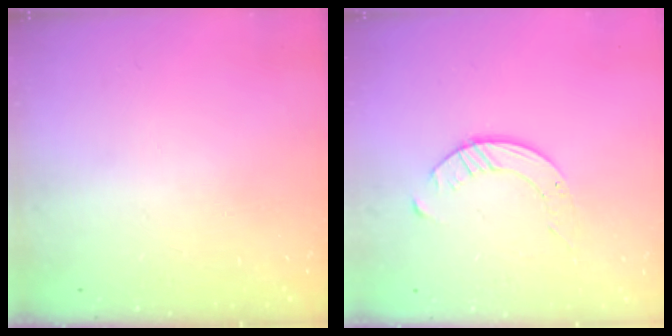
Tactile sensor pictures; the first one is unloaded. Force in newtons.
{"total": 3.5, "press": 3.4, "slide": 0.4}